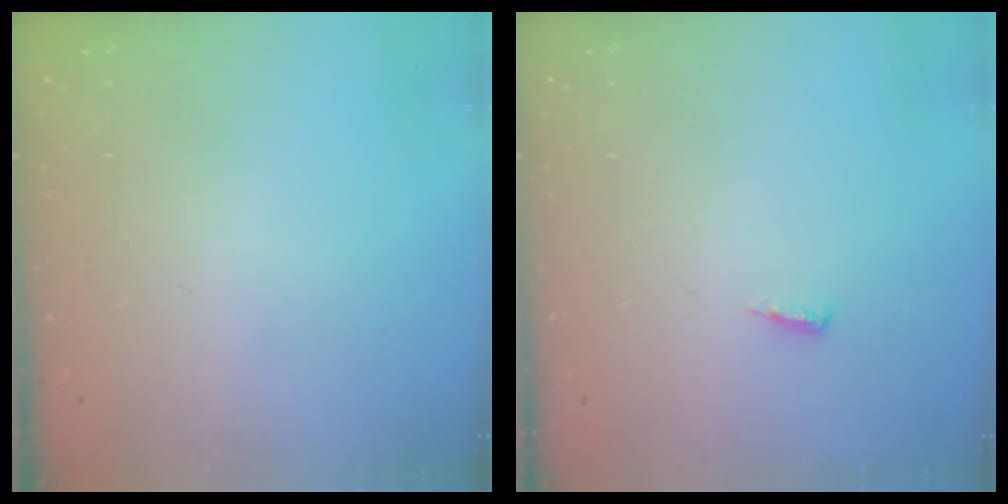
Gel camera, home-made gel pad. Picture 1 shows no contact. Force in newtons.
{"total": 4.9, "press": 4.9, "slide": 0.5}